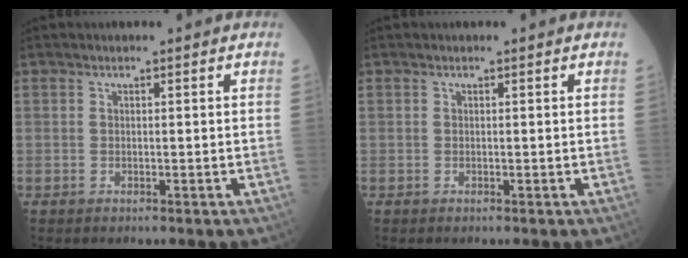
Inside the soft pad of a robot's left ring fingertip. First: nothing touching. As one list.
[{"total": 0.0}]